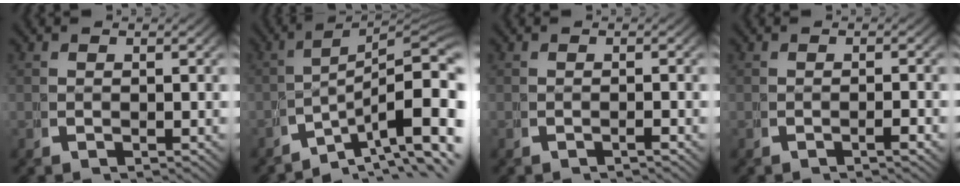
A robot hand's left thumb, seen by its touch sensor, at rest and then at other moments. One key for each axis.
{"total": 12.1, "fx": -2.8, "fy": 6.4, "fz": 9.9, "tx": -0.150, "ty": -0.037, "tz": -0.026}
{"total": 0.5, "fx": -0.5, "fy": -0.1, "fz": 0.2, "tx": -0.003, "ty": 0.004, "tz": -0.011}
{"total": 0.9, "fx": -0.5, "fy": 0.0, "fz": 0.7, "tx": -0.011, "ty": 0.005, "tz": -0.012}